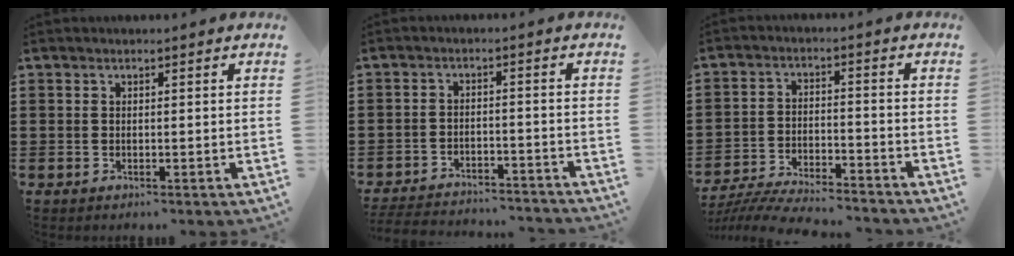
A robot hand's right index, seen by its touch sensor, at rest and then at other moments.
{"total": 4.1, "force": [-4.0, 0.0, 0.6], "torque": [-0.022, -0.006, -0.084]}
{"total": 6.1, "force": [-5.9, 0.1, 1.4], "torque": [-0.033, -0.003, -0.116]}